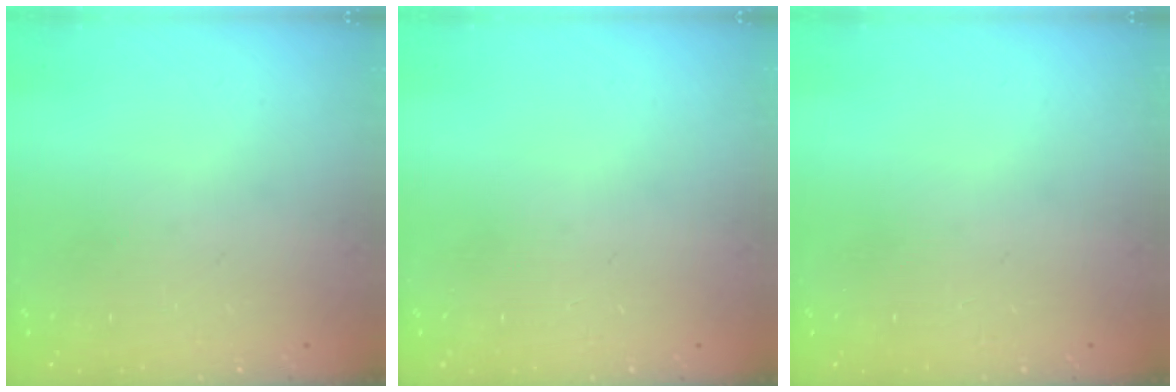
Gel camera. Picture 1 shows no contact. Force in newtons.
{"total": 0.0}
{"total": 0.0}